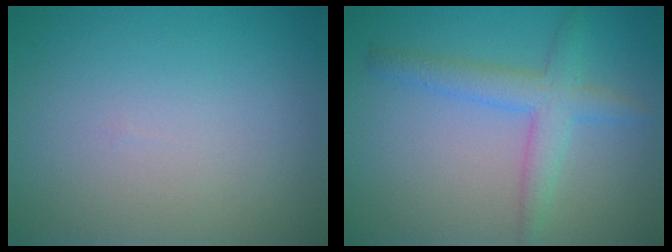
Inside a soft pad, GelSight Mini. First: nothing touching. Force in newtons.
{"total": 3.4, "press": 3.4, "slide": 0.2}